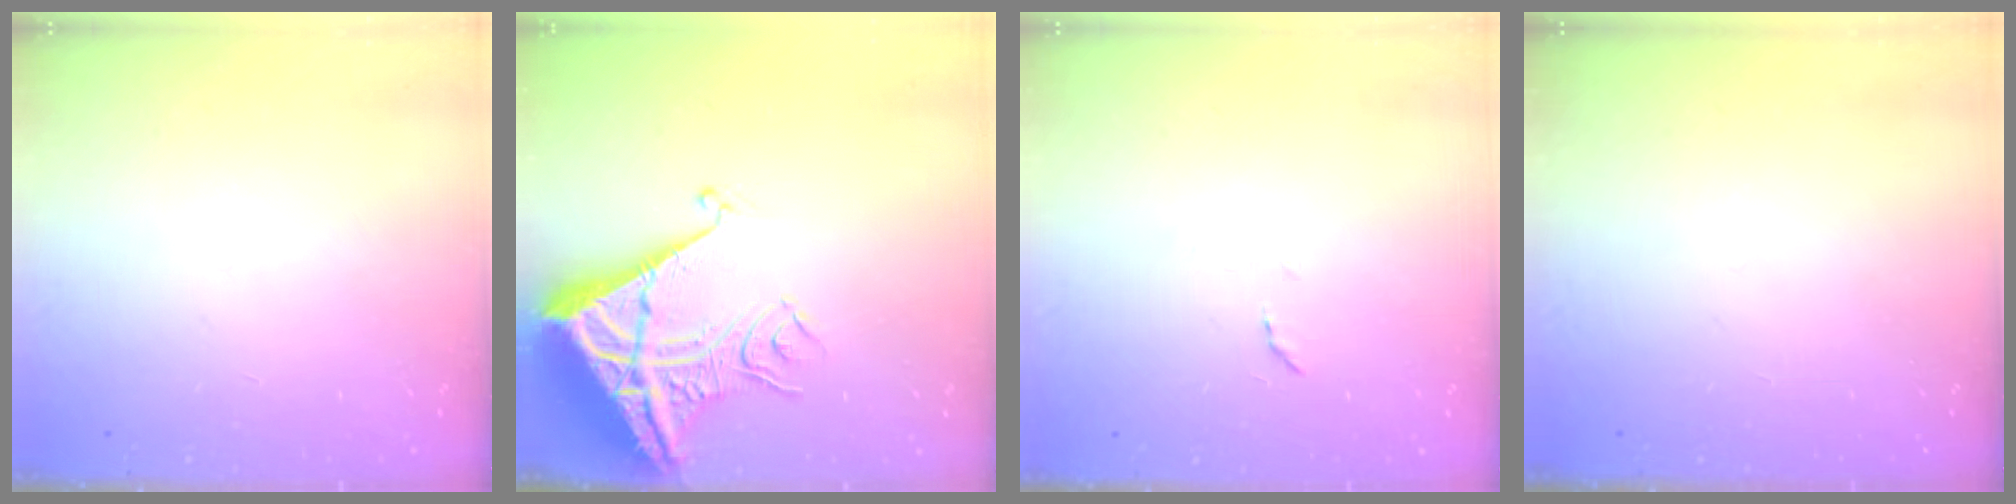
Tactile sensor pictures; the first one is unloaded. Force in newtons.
{"total": 11.5, "press": 11.5, "slide": 1.2}
{"total": 6.3, "press": 6.2, "slide": 0.6}
{"total": 0.0}